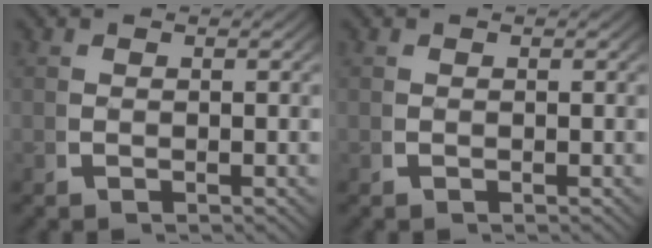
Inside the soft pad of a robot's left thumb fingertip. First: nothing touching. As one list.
[{"total": 0.0}]